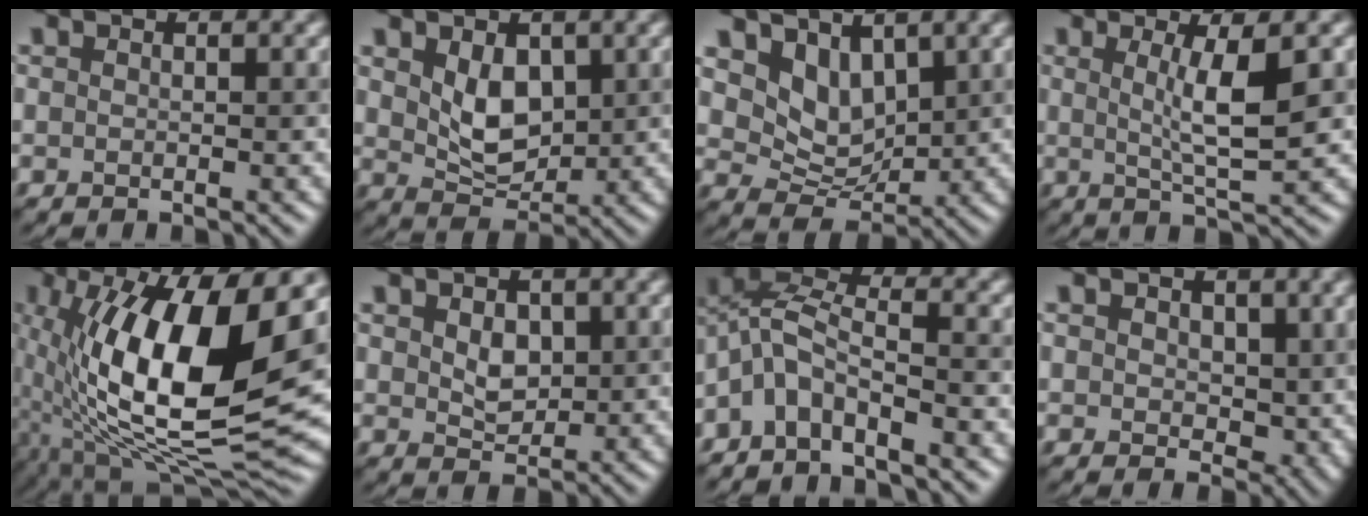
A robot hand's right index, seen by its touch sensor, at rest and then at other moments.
{"total": 3.3, "force": [0.9, 2.3, 2.2], "torque": [-0.053, -0.008, 0.031]}
{"total": 3.9, "force": [2.6, 2.6, 1.5], "torque": [-0.047, -0.016, 0.043]}
{"total": 4.4, "force": [0.8, 0.7, 4.3], "torque": [-0.070, -0.007, 0.021]}
{"total": 15.2, "force": [2.0, 5.3, 14.1], "torque": [-0.251, -0.009, 0.035]}
{"total": 1.8, "force": [0.5, 1.4, 1.0], "torque": [-0.023, -0.006, 0.019]}
{"total": 4.7, "force": [-3.0, 1.8, 3.1], "torque": [-0.067, 0.010, -0.066]}
{"total": 3.0, "force": [0.7, 2.3, 1.8], "torque": [-0.029, -0.011, 0.017]}